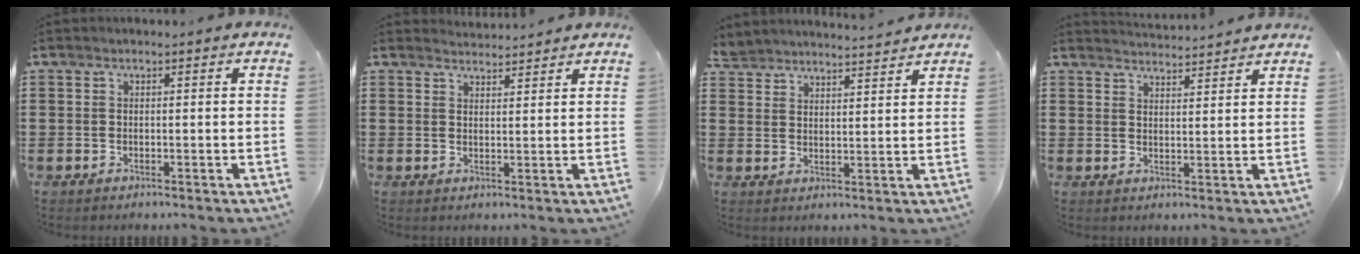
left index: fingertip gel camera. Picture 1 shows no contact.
{"total": 2.3, "force": [2.3, 0.0, -0.2], "torque": [-0.003, -0.005, 0.045]}
{"total": 3.9, "force": [3.9, -0.2, -0.3], "torque": [-0.009, -0.022, 0.070]}
{"total": 3.0, "force": [3.0, -0.3, -0.1], "torque": [-0.007, -0.016, 0.055]}